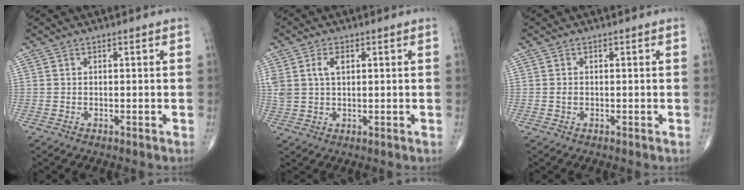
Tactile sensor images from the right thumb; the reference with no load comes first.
{"total": 5.3, "force": [1.7, 3.2, 3.9], "torque": [-0.085, 0.005, 0.038]}
{"total": 0.7, "force": [0.0, 0.5, 0.4], "torque": [-0.006, 0.001, -0.001]}